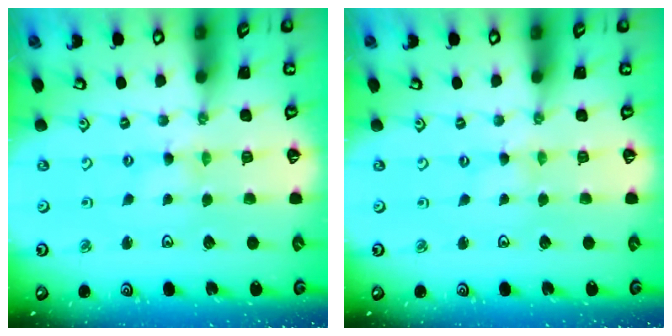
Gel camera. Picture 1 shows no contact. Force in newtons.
{"total": 0.0}